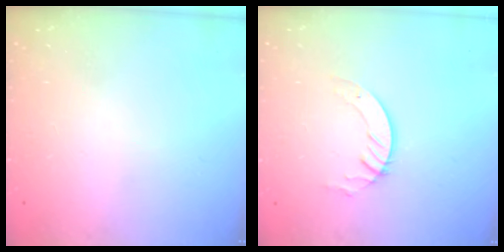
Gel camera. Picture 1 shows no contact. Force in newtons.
{"total": 3.4, "press": 3.4, "slide": 0.3}